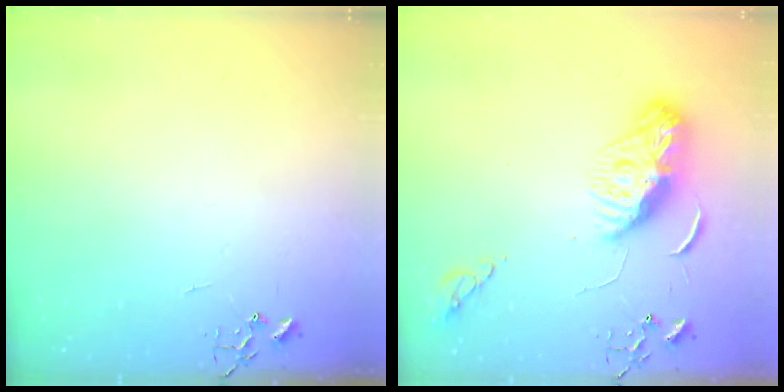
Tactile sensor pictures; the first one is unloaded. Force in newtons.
{"total": 10.9, "press": 10.8, "slide": 1.0}